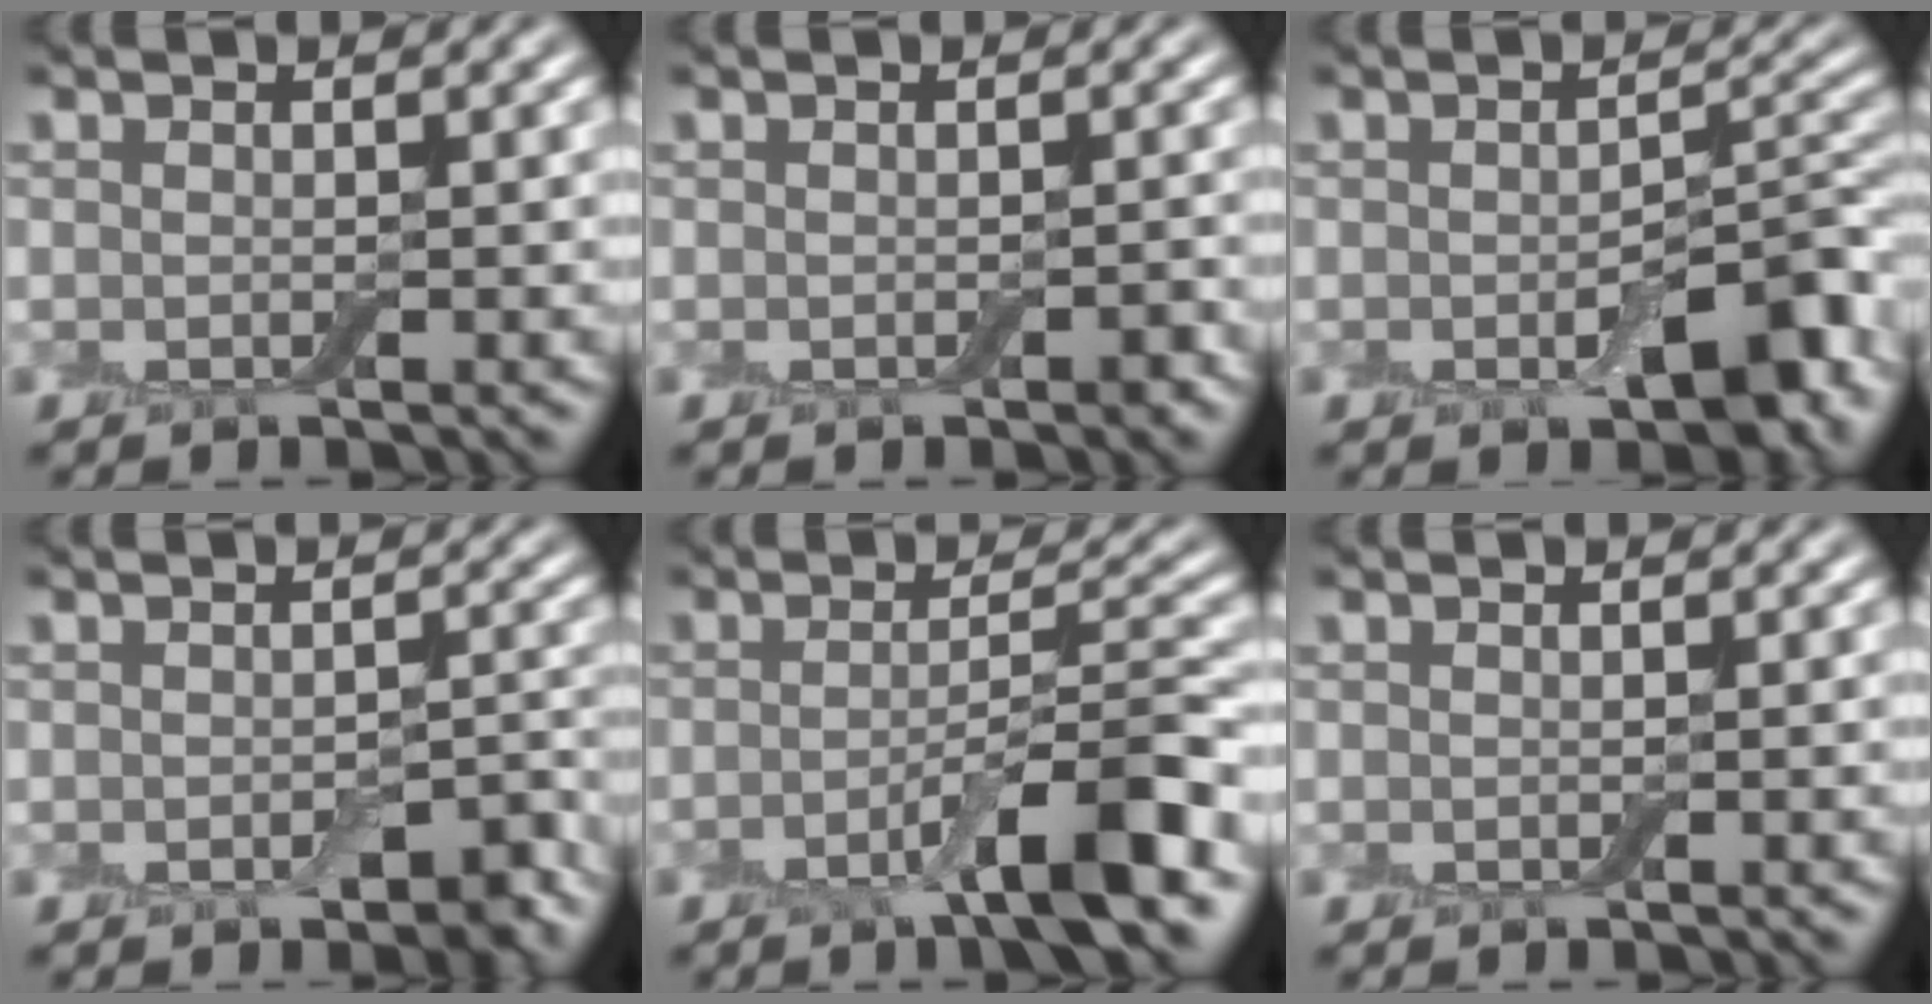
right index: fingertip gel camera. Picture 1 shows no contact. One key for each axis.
{"total": 0.8, "fx": -0.4, "fy": 0.4, "fz": 0.6, "tx": -0.010, "ty": -0.001, "tz": -0.003}
{"total": 5.8, "fx": -2.0, "fy": 2.6, "fz": 4.7, "tx": -0.066, "ty": -0.002, "tz": -0.027}
{"total": 2.8, "fx": -1.4, "fy": 1.5, "fz": 2.0, "tx": -0.028, "ty": -0.004, "tz": -0.015}
{"total": 6.5, "fx": -2.9, "fy": 0.9, "fz": 5.7, "tx": -0.085, "ty": 0.008, "tz": -0.055}
{"total": 0.0}